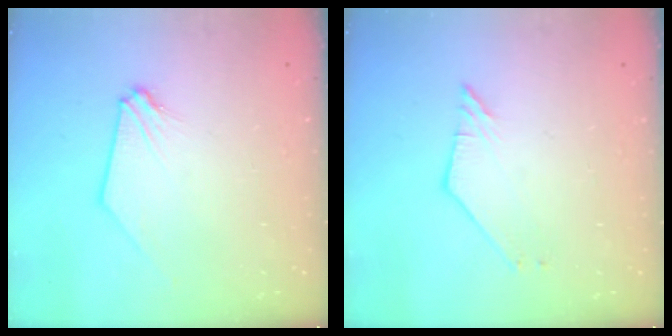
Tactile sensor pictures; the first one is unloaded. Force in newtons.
{"total": 2.2, "press": 2.2, "slide": 0.4}